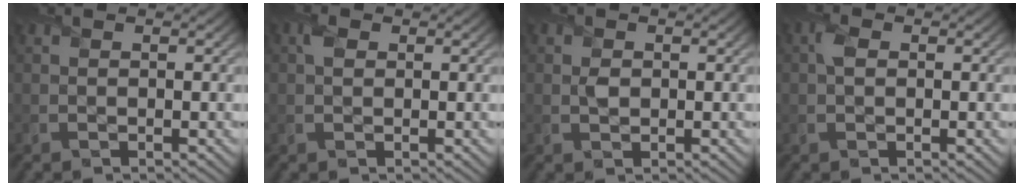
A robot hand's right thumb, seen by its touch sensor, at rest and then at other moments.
{"total": 1.7, "force": [0.6, 1.1, 1.2], "torque": [-0.029, 0.005, 0.008]}
{"total": 1.3, "force": [0.2, 1.2, 0.6], "torque": [-0.015, -0.003, 0.001]}
{"total": 1.9, "force": [0.3, 1.2, 1.4], "torque": [-0.035, 0.005, 0.001]}